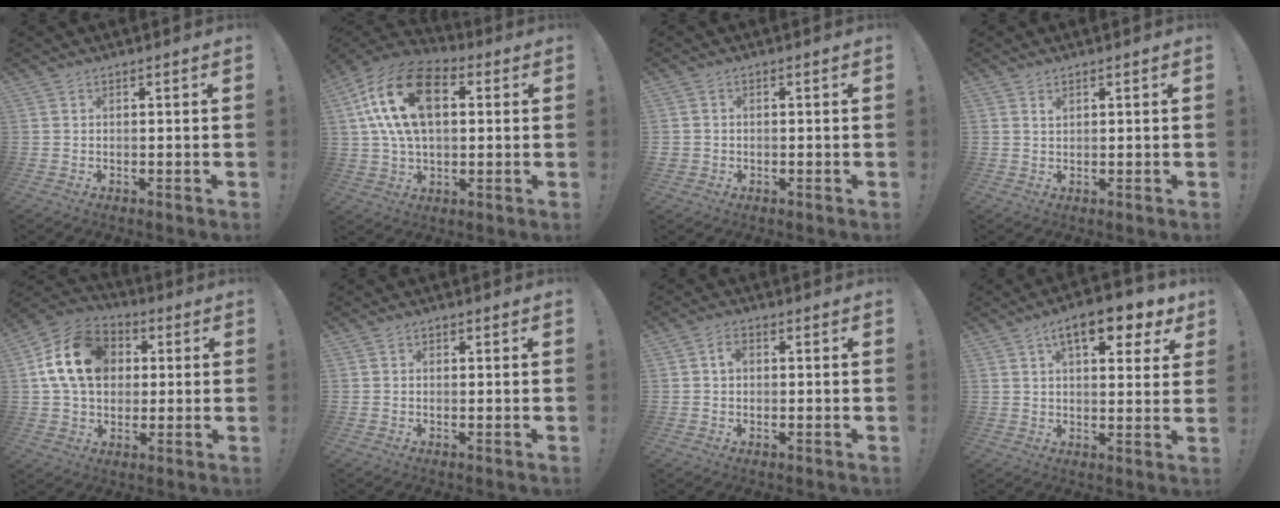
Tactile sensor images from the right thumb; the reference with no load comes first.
{"total": 20.5, "force": [5.6, 12.1, 15.6], "torque": [-0.300, -0.004, 0.095]}
{"total": 1.9, "force": [-0.2, 1.8, 0.7], "torque": [-0.014, 0.006, -0.001]}
{"total": 0.9, "force": [0.7, 0.5, 0.3], "torque": [0.001, -0.002, 0.012]}
{"total": 17.9, "force": [4.0, 13.6, 10.9], "torque": [-0.193, 0.006, 0.081]}
{"total": 0.7, "force": [0.0, 0.6, 0.3], "torque": [-0.002, 0.001, 0.000]}
{"total": 2.9, "force": [0.5, 2.1, 2.0], "torque": [-0.028, 0.004, 0.006]}
{"total": 11.8, "force": [6.1, 4.4, 9.1], "torque": [-0.121, -0.026, 0.096]}